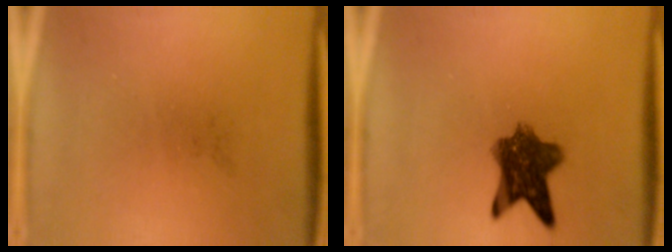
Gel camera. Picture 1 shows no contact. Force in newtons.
{"total": 8.2}